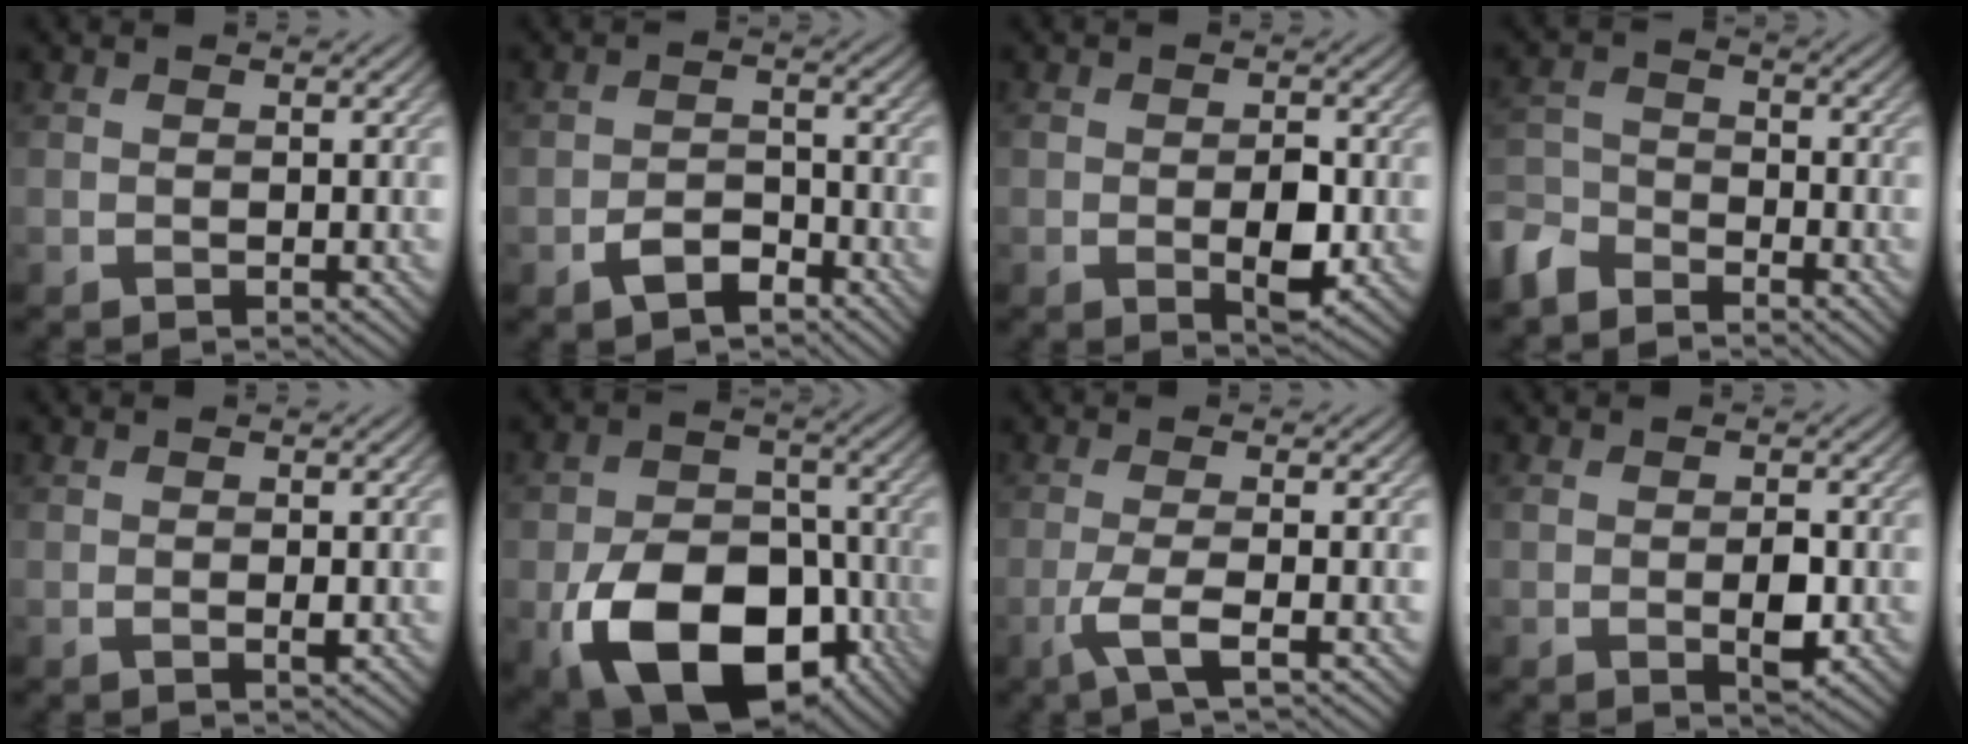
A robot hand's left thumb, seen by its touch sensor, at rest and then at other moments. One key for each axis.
{"total": 3.7, "fx": -2.4, "fy": 1.9, "fz": 2.0, "tx": -0.037, "ty": 0.002, "tz": -0.050}
{"total": 4.4, "fx": -0.8, "fy": 2.5, "fz": 3.6, "tx": -0.066, "ty": -0.013, "tz": -0.008}
{"total": 5.1, "fx": -4.4, "fy": 2.2, "fz": 1.5, "tx": -0.038, "ty": -0.005, "tz": -0.108}
{"total": 0.9, "fx": 0.0, "fy": 0.3, "fz": 0.8, "tx": -0.017, "ty": -0.005, "tz": 0.000}
{"total": 16.2, "fx": -6.9, "fy": 10.4, "fz": 10.4, "tx": -0.193, "ty": -0.041, "tz": -0.118}
{"total": 4.1, "fx": -1.6, "fy": 0.7, "fz": 3.7, "tx": -0.069, "ty": 0.003, "tz": -0.044}
{"total": 3.2, "fx": -0.4, "fy": 1.7, "fz": 2.7, "tx": -0.054, "ty": -0.011, "tz": -0.003}